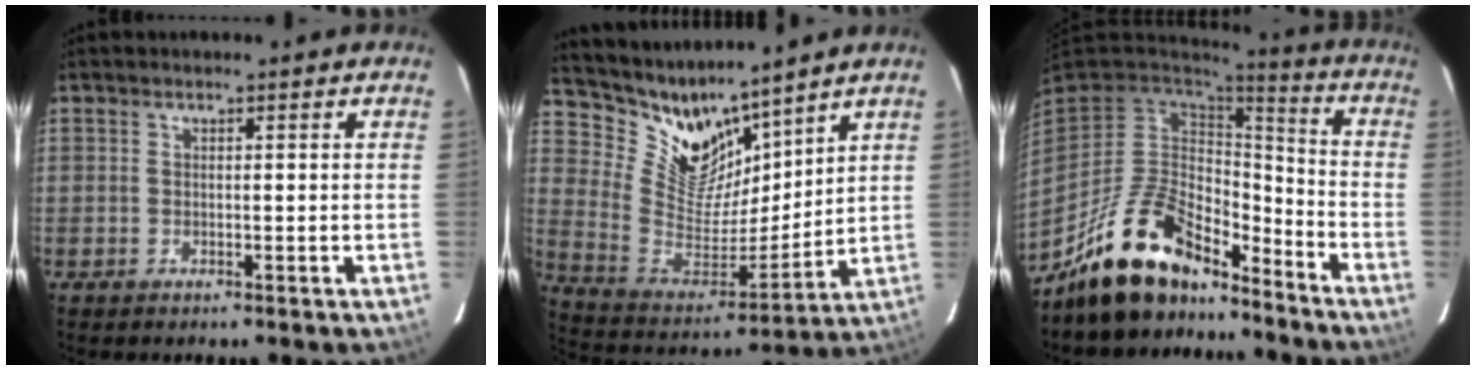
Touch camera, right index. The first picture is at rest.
{"total": 14.0, "force": [11.8, 5.9, 4.7], "torque": [-0.111, -0.014, 0.234]}
{"total": 17.2, "force": [-13.5, 7.1, 8.1], "torque": [-0.176, 0.008, -0.229]}